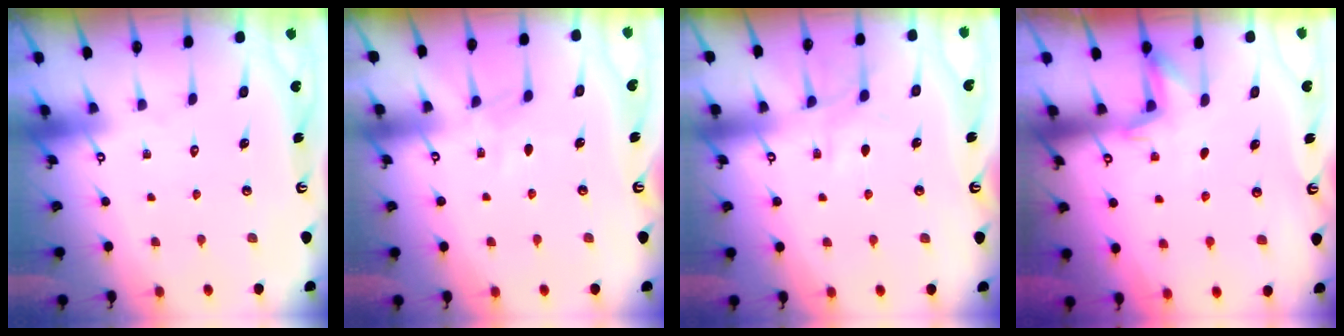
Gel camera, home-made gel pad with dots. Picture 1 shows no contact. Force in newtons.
{"total": 5.4, "press": 5.4, "slide": 0.6}
{"total": 5.4, "press": 5.4, "slide": 0.6}
{"total": 4.6, "press": 4.4, "slide": 1.0}